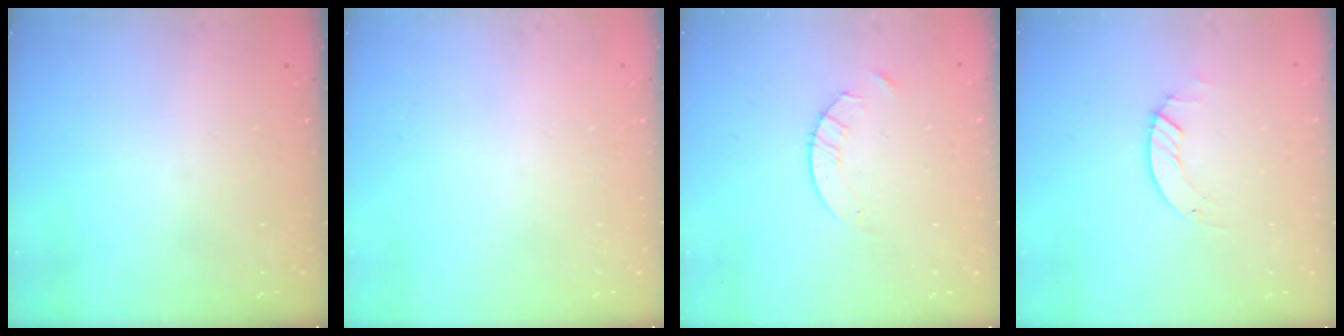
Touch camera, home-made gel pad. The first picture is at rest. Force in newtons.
{"total": 0.0}
{"total": 4.2, "press": 4.2, "slide": 0.4}
{"total": 1.3, "press": 1.3, "slide": 0.2}